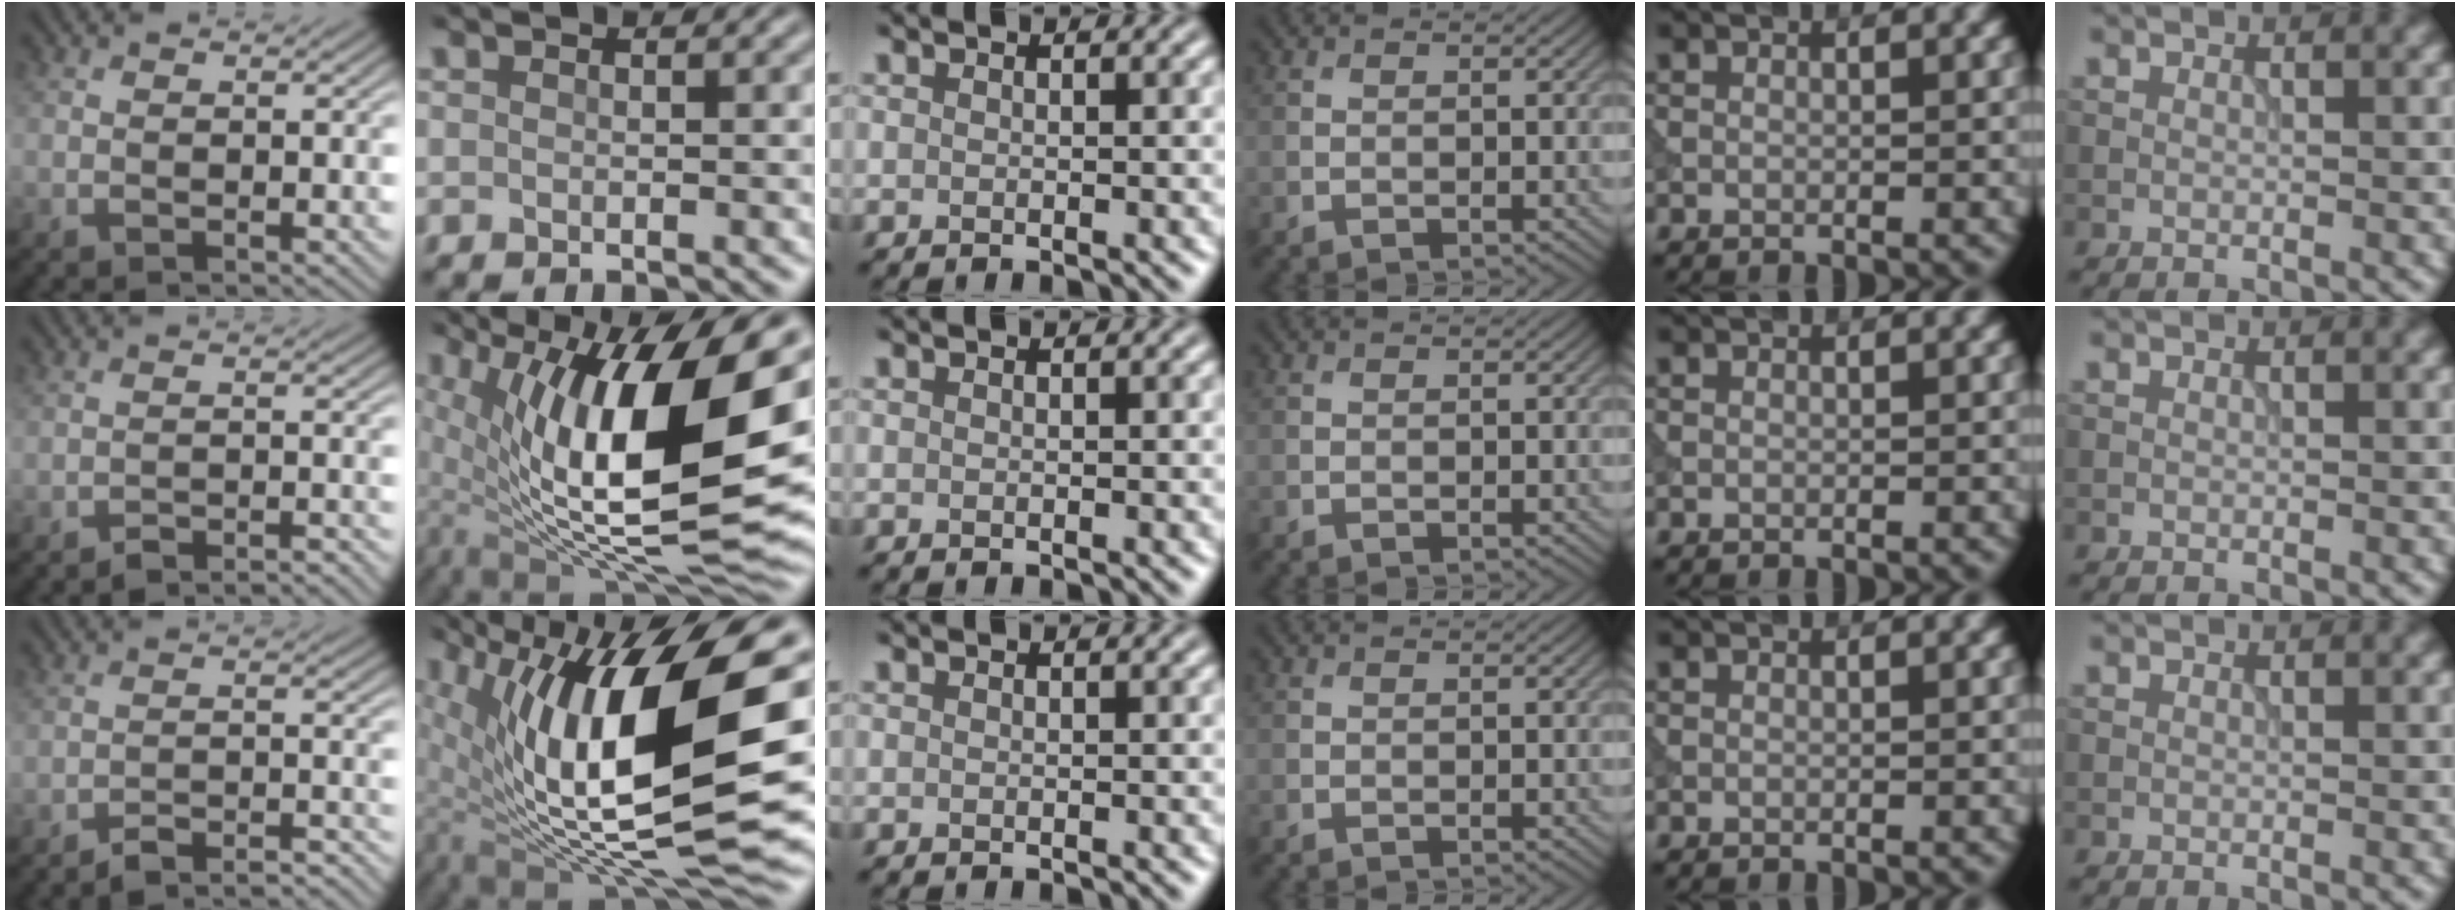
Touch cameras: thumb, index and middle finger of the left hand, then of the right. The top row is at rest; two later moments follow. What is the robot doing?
{"motion": "extract", "object": "tissue"}